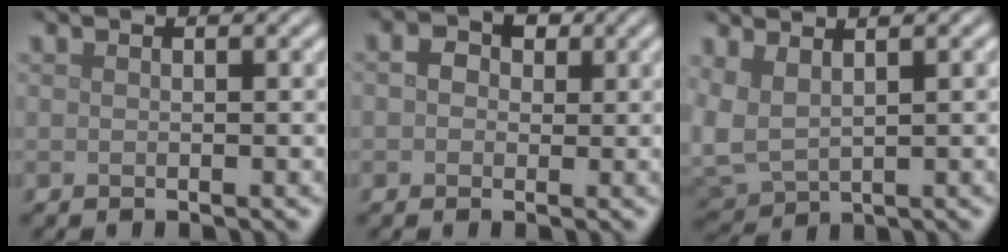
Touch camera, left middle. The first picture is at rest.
{"total": 2.3, "force": [0.4, 1.9, 1.2], "torque": [-0.017, 0.003, -0.004]}
{"total": 3.6, "force": [1.7, 1.6, 2.7], "torque": [-0.078, 0.002, 0.037]}